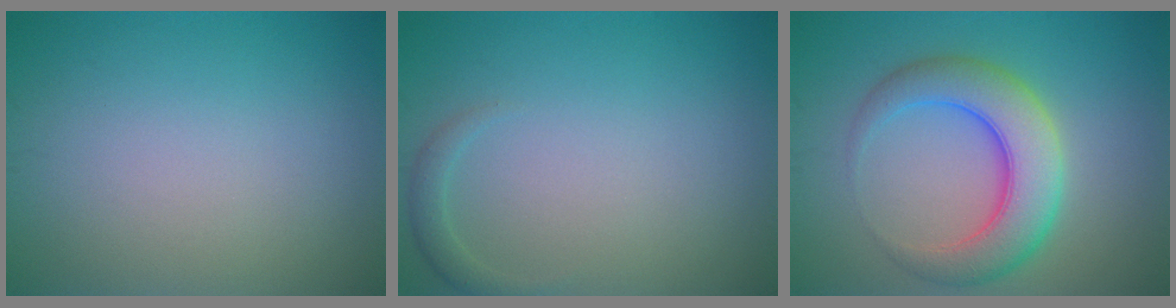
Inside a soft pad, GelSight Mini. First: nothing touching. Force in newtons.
{"total": 1.2, "press": 1.1, "slide": 0.1}
{"total": 6.6, "press": 6.6, "slide": 0.3}